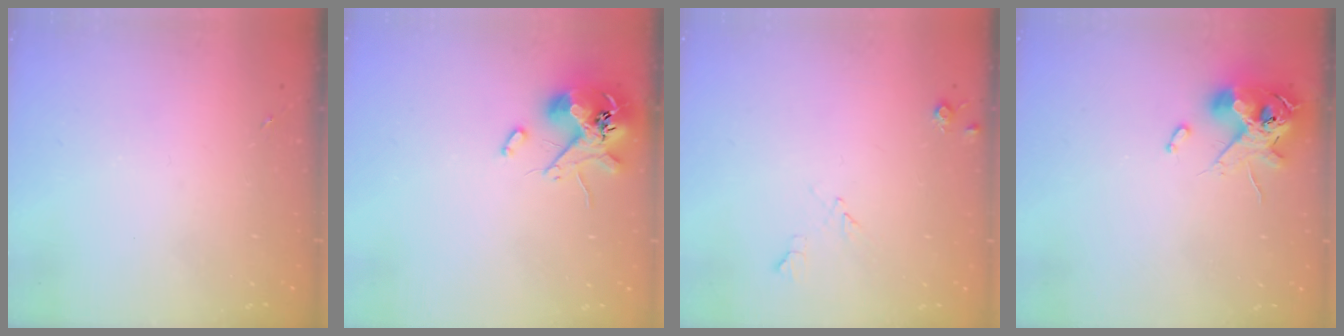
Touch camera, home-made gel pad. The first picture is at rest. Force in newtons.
{"total": 11.8, "press": 11.6, "slide": 1.8}
{"total": 5.8, "press": 5.8, "slide": 0.8}
{"total": 12.6, "press": 12.4, "slide": 2.1}